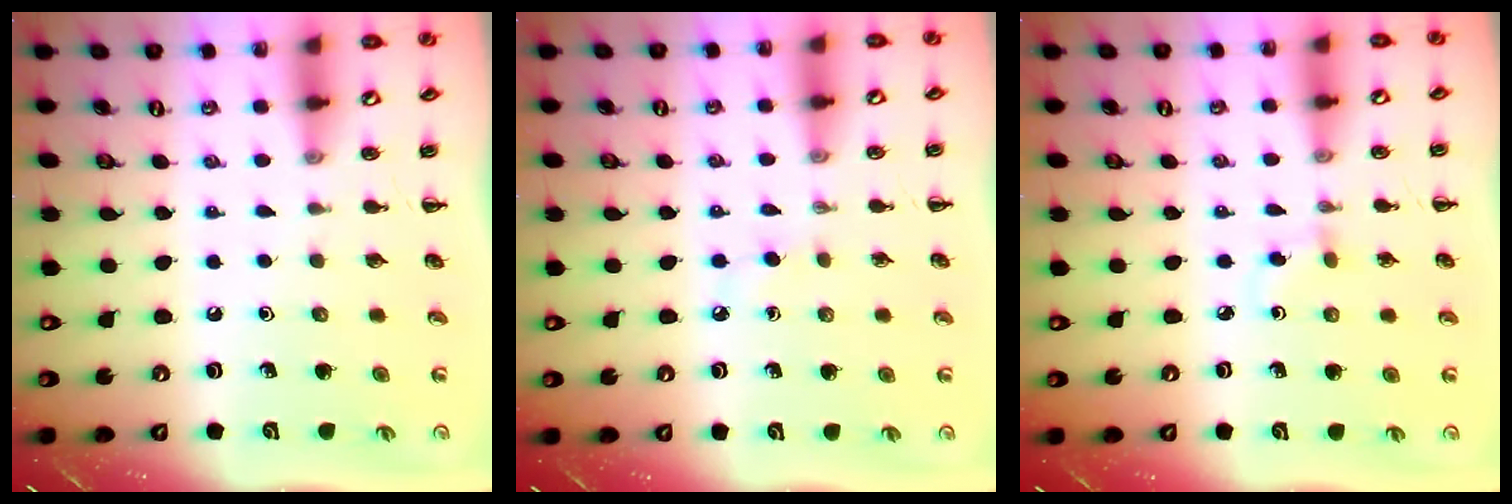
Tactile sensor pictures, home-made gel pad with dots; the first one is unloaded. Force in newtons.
{"total": 2.4, "press": 2.2, "slide": 1.0}
{"total": 2.7, "press": 2.4, "slide": 1.1}